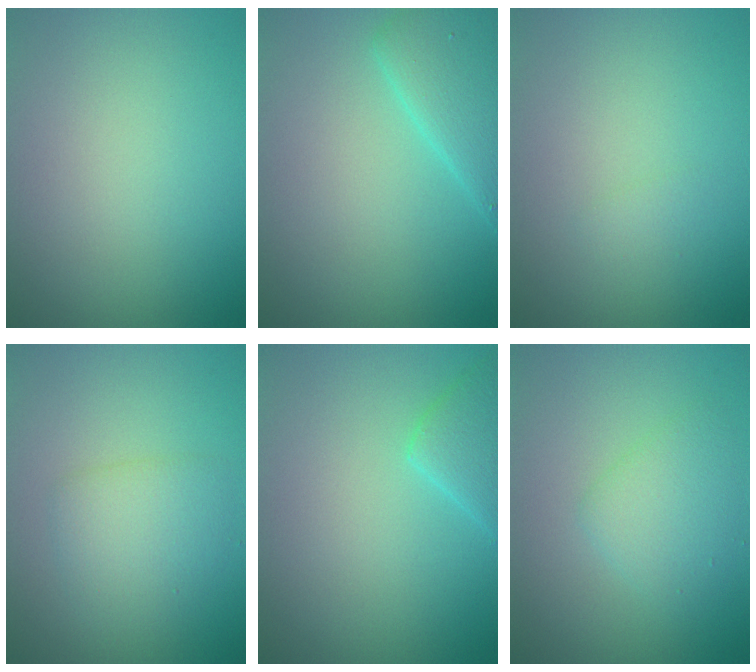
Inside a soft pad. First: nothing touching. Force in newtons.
{"total": 4.3, "press": 4.3, "slide": 0.3}
{"total": 0.6, "press": 0.6, "slide": 0.0}
{"total": 2.9, "press": 2.9, "slide": 0.1}
{"total": 2.8, "press": 2.8, "slide": 0.3}
{"total": 2.6, "press": 2.6, "slide": 0.1}